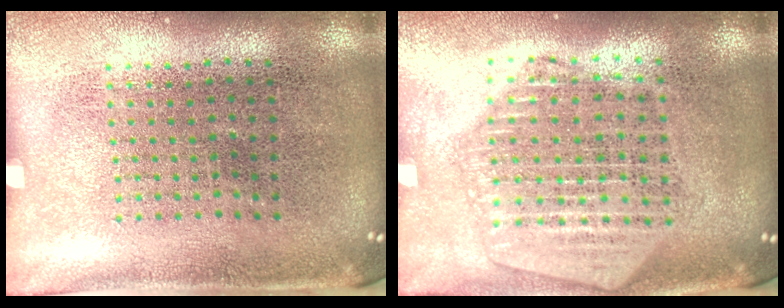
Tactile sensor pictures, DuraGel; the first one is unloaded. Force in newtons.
{"total": 2.0, "press": 1.9, "slide": 0.8}